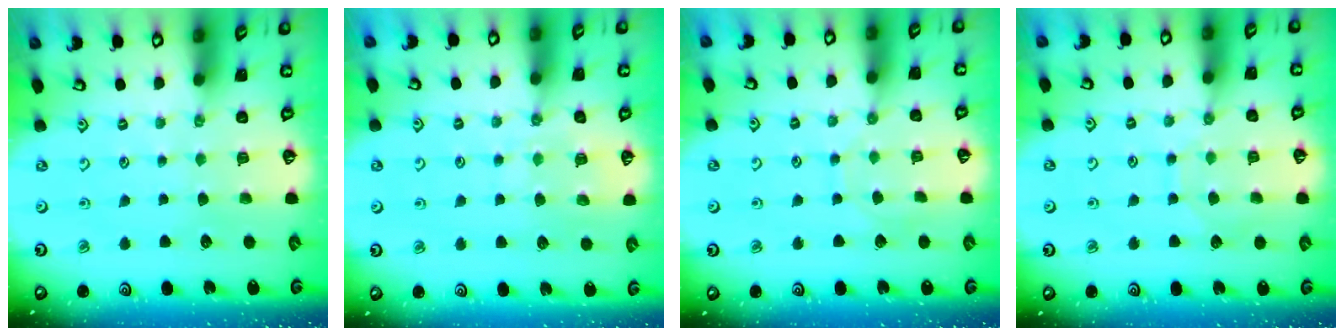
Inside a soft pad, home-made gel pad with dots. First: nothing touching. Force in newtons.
{"total": 7.3, "press": 7.3, "slide": 0.8}
{"total": 6.8, "press": 6.8, "slide": 0.6}
{"total": 7.1, "press": 7.1, "slide": 0.5}